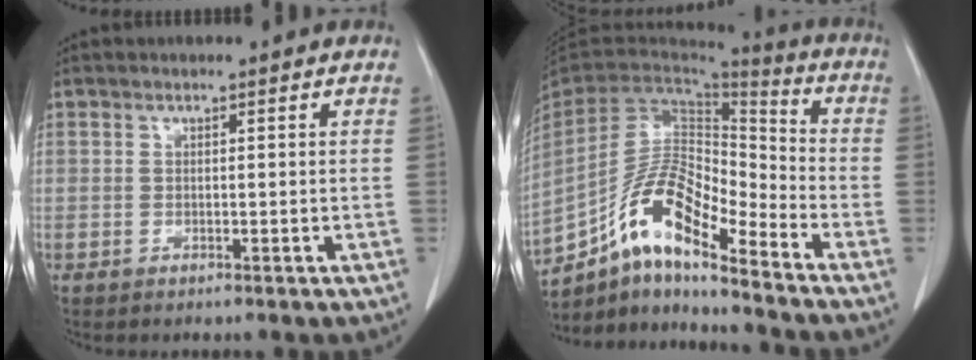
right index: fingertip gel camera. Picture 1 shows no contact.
{"total": 14.0, "force": [-9.6, 3.3, 9.7], "torque": [-0.186, 0.023, -0.174]}